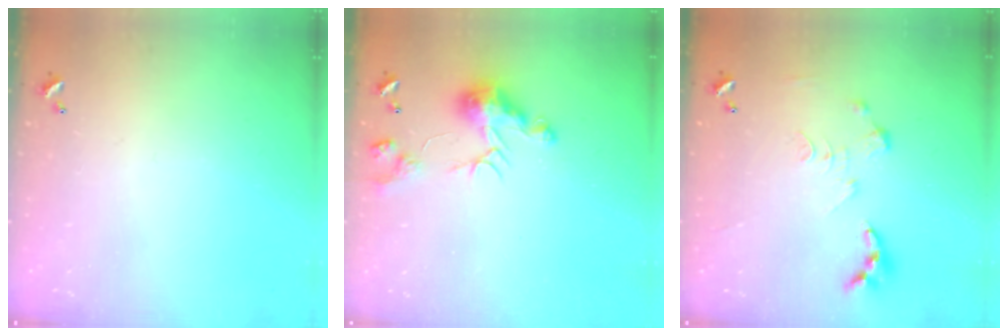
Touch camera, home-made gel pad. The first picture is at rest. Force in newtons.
{"total": 11.0, "press": 11.0, "slide": 0.7}
{"total": 0.0}